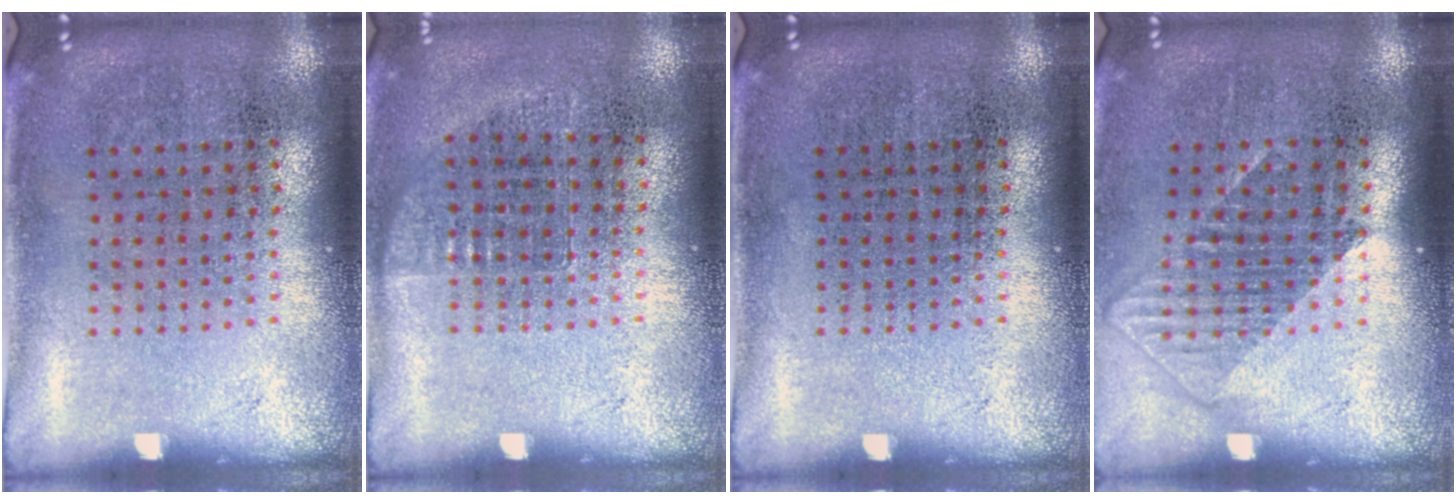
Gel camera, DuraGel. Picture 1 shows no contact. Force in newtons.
{"total": 0.7, "press": 0.6, "slide": 0.4}
{"total": 0.0}
{"total": 1.2, "press": 1.0, "slide": 0.8}